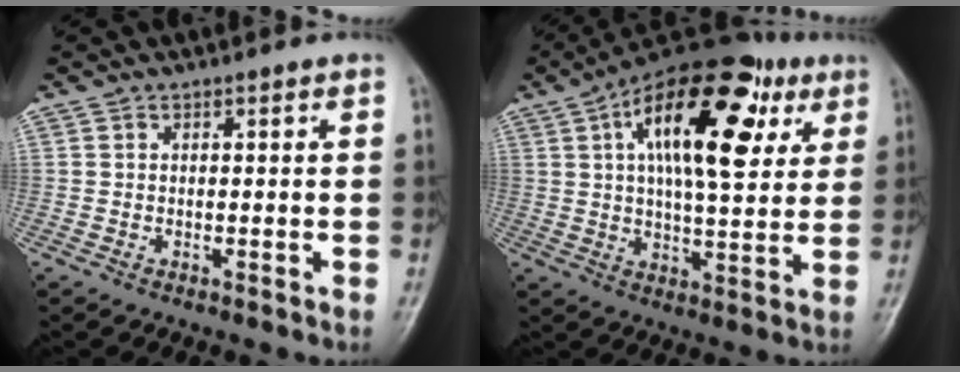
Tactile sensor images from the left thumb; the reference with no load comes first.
{"total": 22.9, "force": [7.9, 10.5, 18.8], "torque": [-0.267, 0.004, 0.111]}